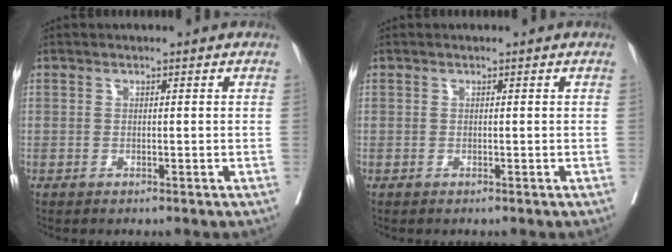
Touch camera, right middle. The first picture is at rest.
{"total": 0.0}